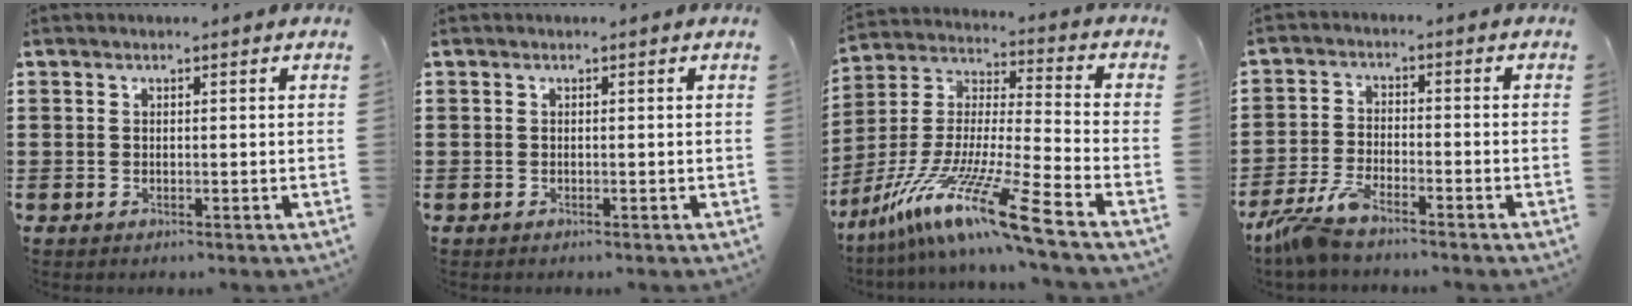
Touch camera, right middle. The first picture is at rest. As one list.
[{"total": 0.0}, {"total": 15.0, "force": [-10.9, -0.4, 10.2], "torque": [-0.214, -0.005, -0.214]}, {"total": 5.7, "force": [-4.7, 1.0, 3.1], "torque": [-0.084, -0.008, -0.097]}]